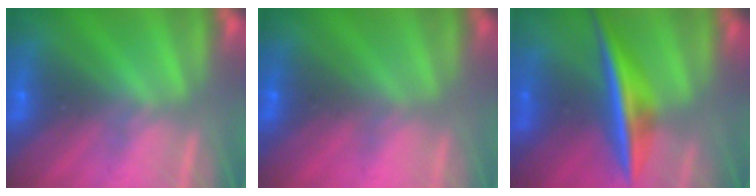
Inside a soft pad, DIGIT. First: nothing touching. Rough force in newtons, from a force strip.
{"total": 3.9}
{"total": 7.1}